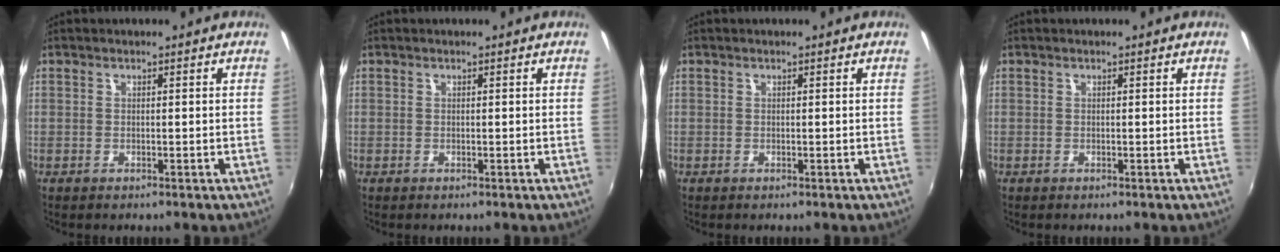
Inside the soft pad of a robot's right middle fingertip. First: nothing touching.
{"total": 0.0}
{"total": 0.0}
{"total": 0.0}